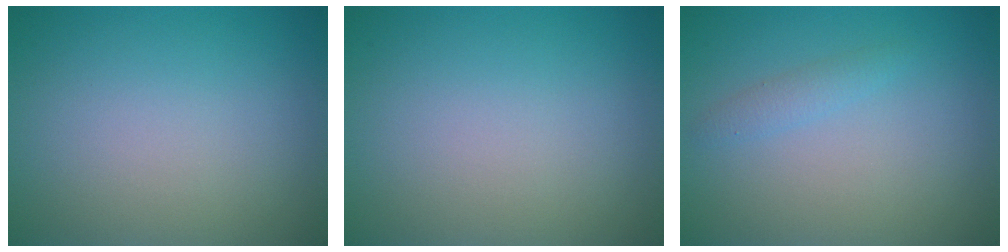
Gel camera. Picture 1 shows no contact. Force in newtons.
{"total": 0.0}
{"total": 1.2, "press": 1.2, "slide": 0.1}